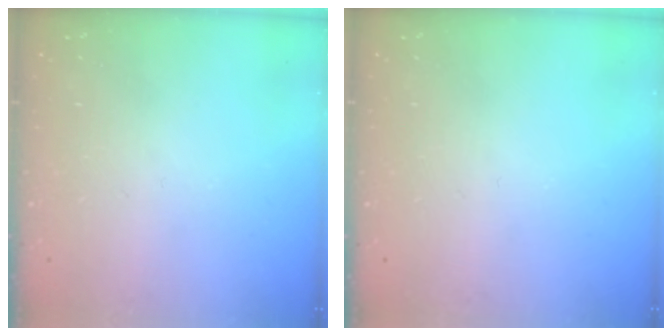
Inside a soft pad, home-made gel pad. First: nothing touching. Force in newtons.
{"total": 0.0}